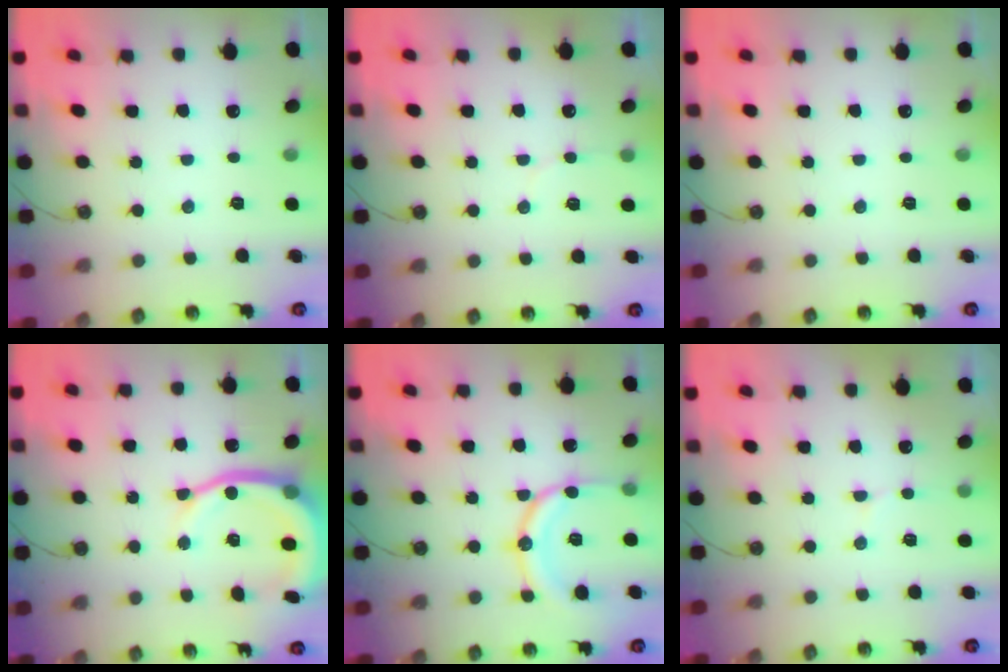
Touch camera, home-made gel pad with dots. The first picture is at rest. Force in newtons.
{"total": 4.5, "press": 4.3, "slide": 1.5}
{"total": 0.0}
{"total": 11.7, "press": 11.5, "slide": 2.1}
{"total": 14.1, "press": 14.1, "slide": 0.5}
{"total": 7.1, "press": 7.0, "slide": 1.3}